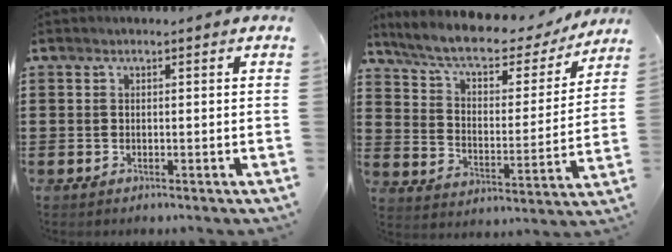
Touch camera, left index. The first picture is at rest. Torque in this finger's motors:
{"motor_torque": [1.06, -1.08, 0.57, 0.21]}